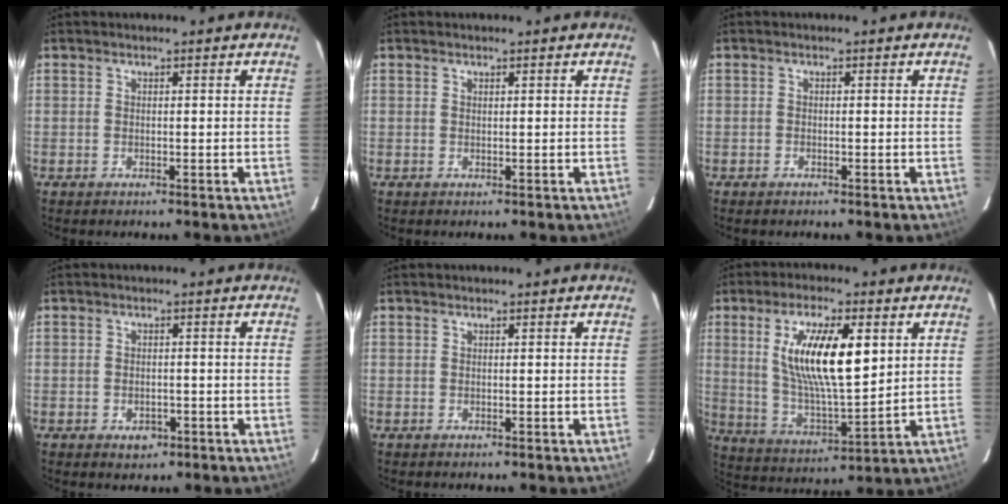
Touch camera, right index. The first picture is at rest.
{"total": 0.0}
{"total": 0.6, "force": [-0.5, 0.3, 0.1], "torque": [-0.003, 0.000, -0.011]}
{"total": 3.1, "force": [-1.5, 2.2, 1.6], "torque": [-0.030, 0.000, -0.013]}
{"total": 0.0}
{"total": 16.1, "force": [4.7, 5.0, 14.6], "torque": [-0.268, 0.000, 0.092]}